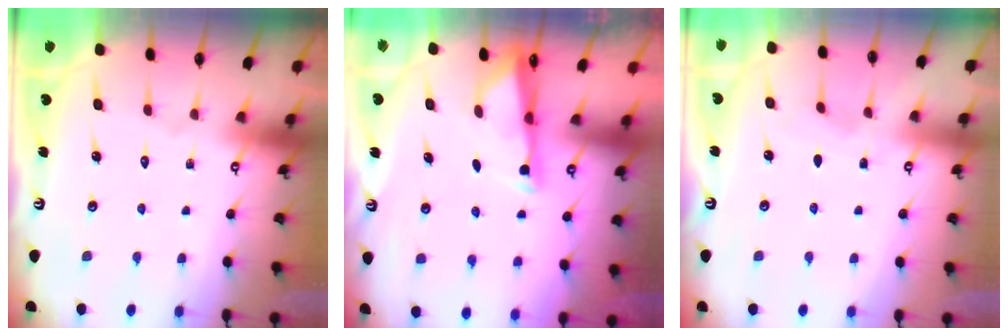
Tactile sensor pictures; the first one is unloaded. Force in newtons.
{"total": 3.0, "press": 3.0, "slide": 0.6}
{"total": 2.7, "press": 2.6, "slide": 0.4}